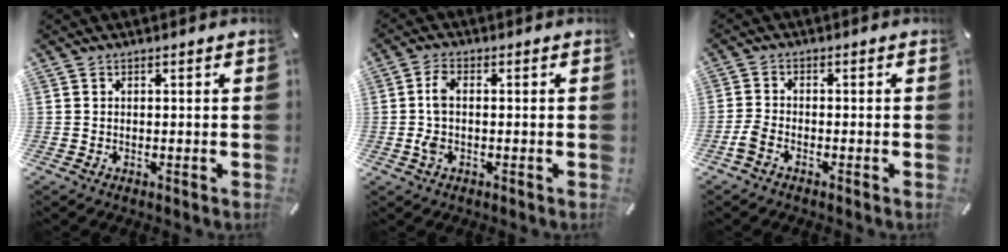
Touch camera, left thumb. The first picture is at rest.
{"total": 4.4, "force": [-0.5, 2.4, 3.7], "torque": [-0.081, 0.003, -0.011]}
{"total": 3.1, "force": [-2.0, 1.4, 2.0], "torque": [-0.054, 0.000, -0.040]}